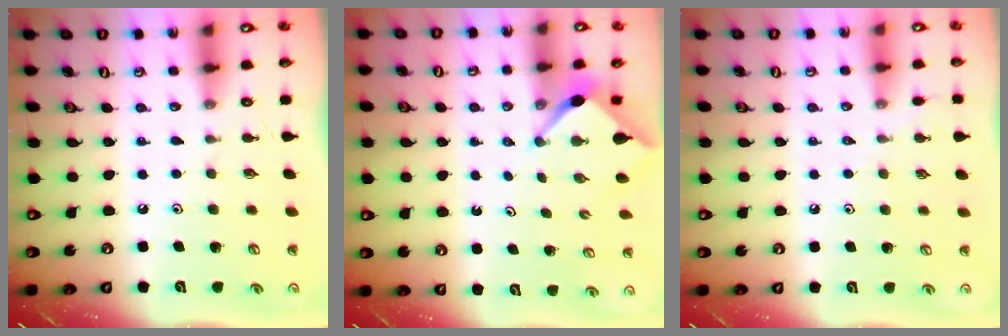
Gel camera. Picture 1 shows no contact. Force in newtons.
{"total": 2.6, "press": 2.6, "slide": 0.3}
{"total": 1.8, "press": 1.7, "slide": 0.4}